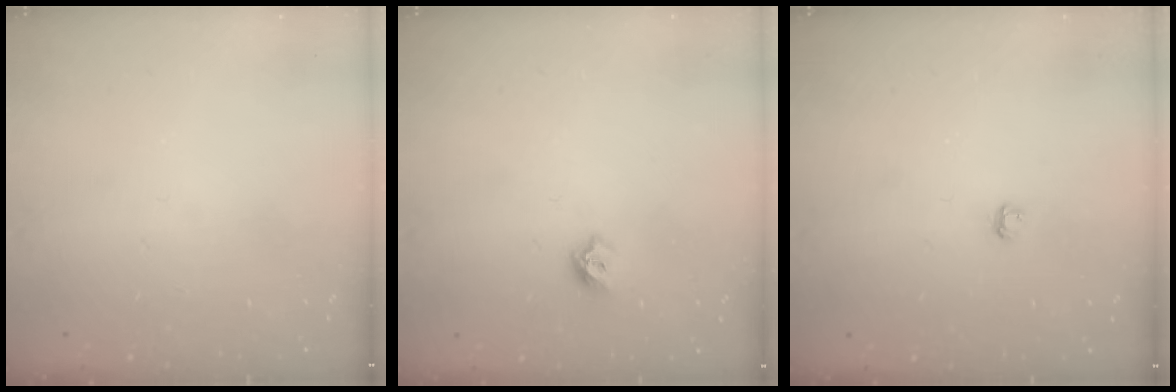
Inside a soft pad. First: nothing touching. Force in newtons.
{"total": 5.4, "press": 5.3, "slide": 1.0}
{"total": 2.9, "press": 2.9, "slide": 0.3}